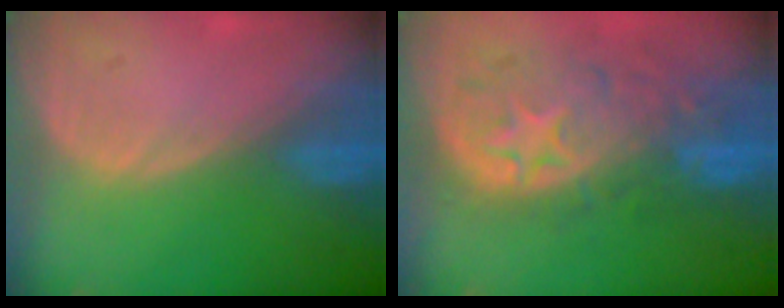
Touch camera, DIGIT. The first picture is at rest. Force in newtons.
{"total": 11.1, "press": 9.8, "slide": 5.1}